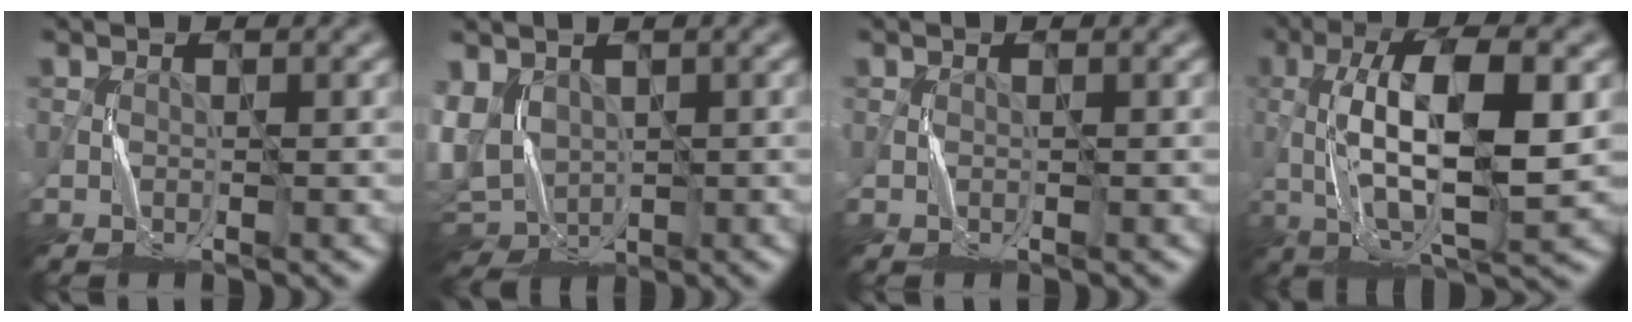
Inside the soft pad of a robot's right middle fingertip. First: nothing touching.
{"total": 5.5, "force": [0.0, 4.3, 3.4], "torque": [-0.082, -0.009, -0.001]}
{"total": 0.0}
{"total": 9.9, "force": [0.4, 2.7, 9.5], "torque": [-0.174, 0.012, 0.007]}